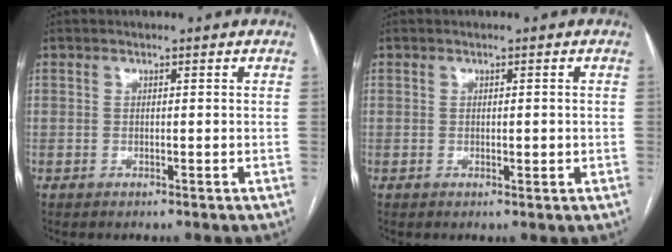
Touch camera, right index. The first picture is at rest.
{"total": 1.2, "force": [0.0, 0.5, 1.1], "torque": [-0.014, -0.002, 0.002]}